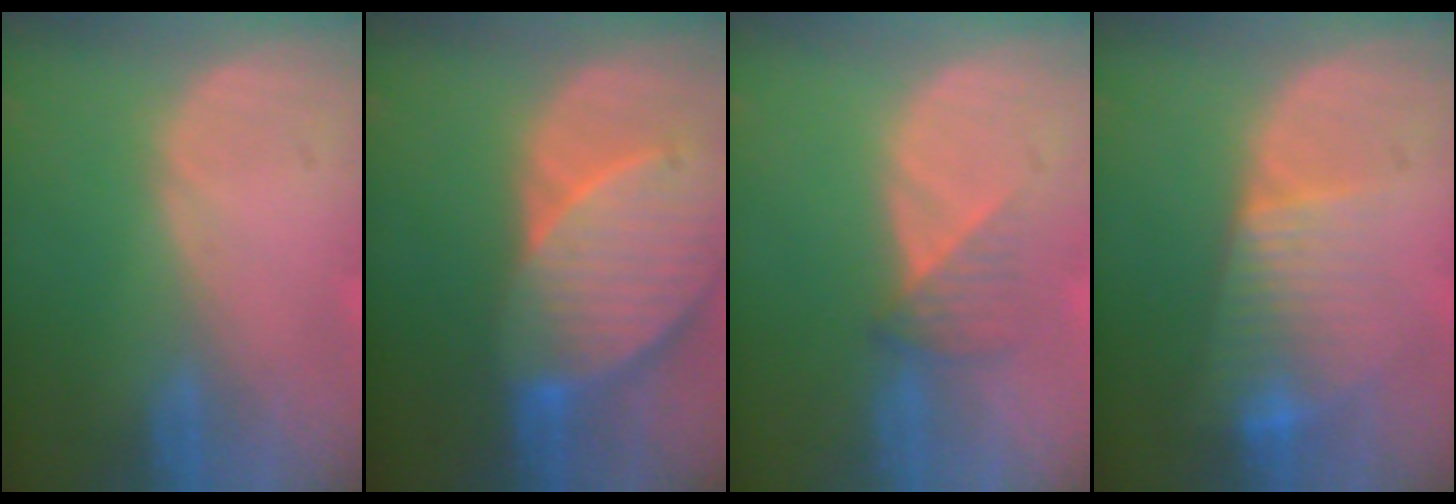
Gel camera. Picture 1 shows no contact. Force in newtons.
{"total": 10.1, "press": 8.9, "slide": 4.8}
{"total": 3.1, "press": 2.9, "slide": 1.3}
{"total": 7.9, "press": 6.7, "slide": 4.2}